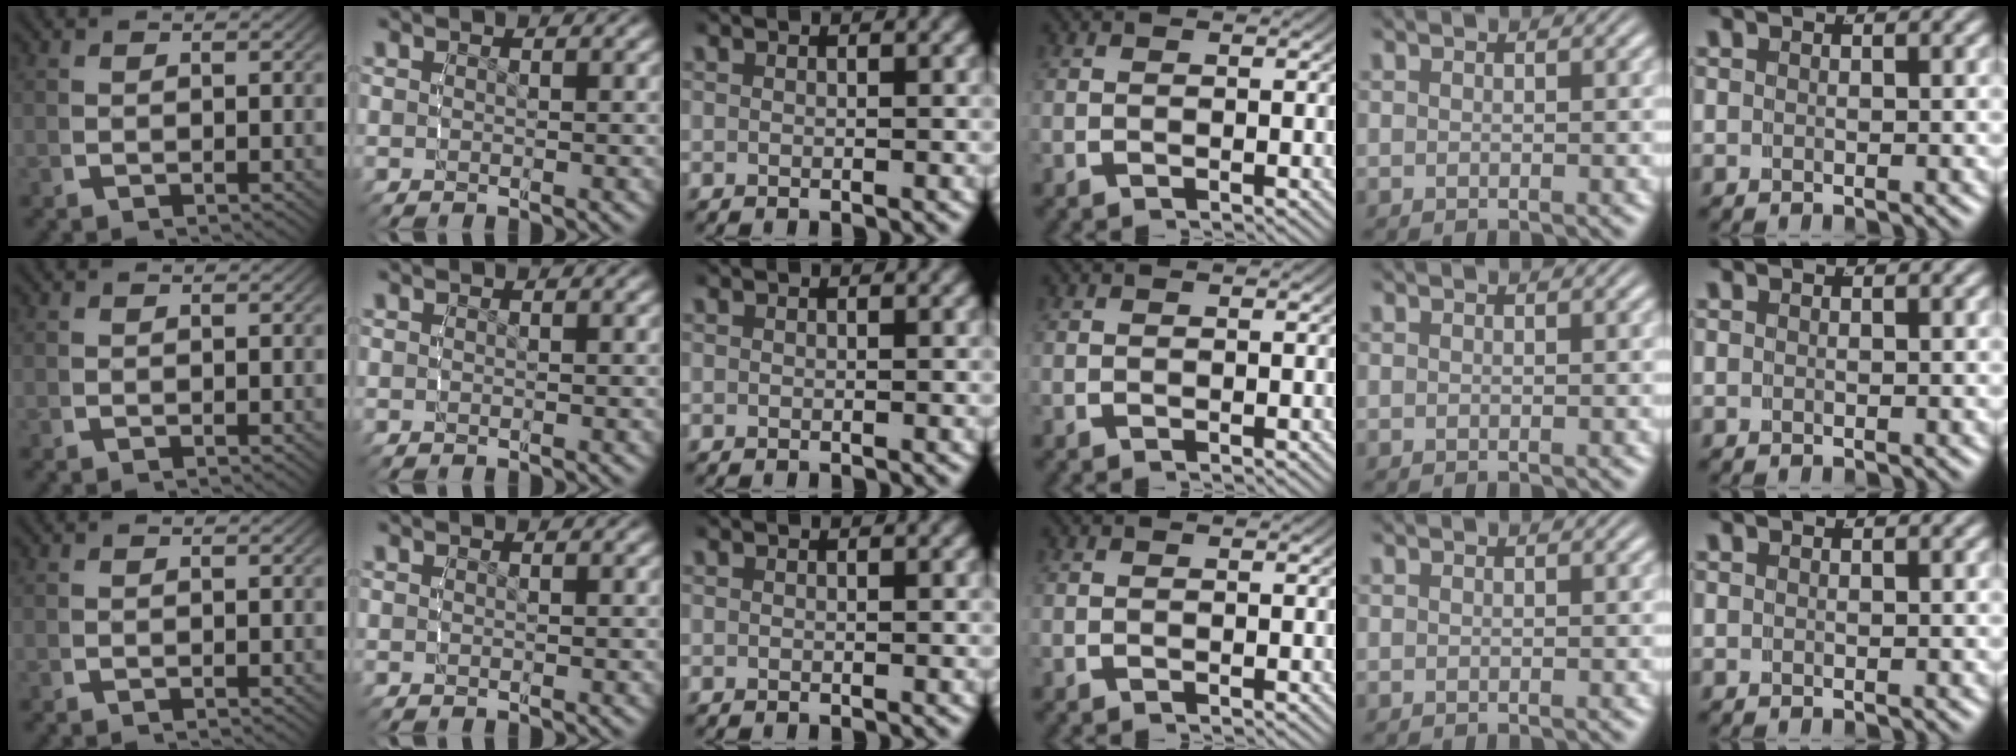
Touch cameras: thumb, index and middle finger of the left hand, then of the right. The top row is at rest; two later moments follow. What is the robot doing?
{"motion": "reach", "object": "jacket"}